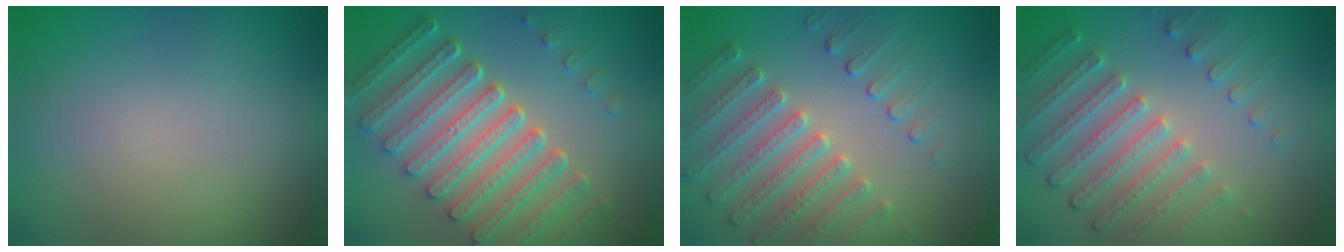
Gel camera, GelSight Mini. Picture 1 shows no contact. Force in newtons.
{"total": 7.6, "press": 5.7, "slide": 5.0}
{"total": 3.8, "press": 3.6, "slide": 1.2}
{"total": 4.9, "press": 3.7, "slide": 3.3}